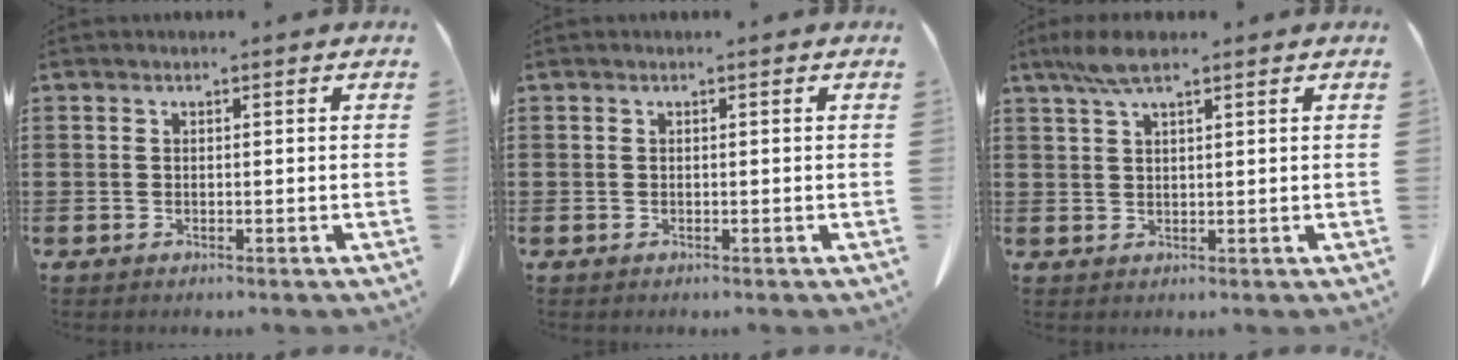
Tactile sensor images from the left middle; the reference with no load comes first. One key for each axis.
{"total": 0.0}
{"total": 4.5, "fx": 2.7, "fy": 1.0, "fz": 3.5, "tx": -0.074, "ty": 0.003, "tz": 0.050}